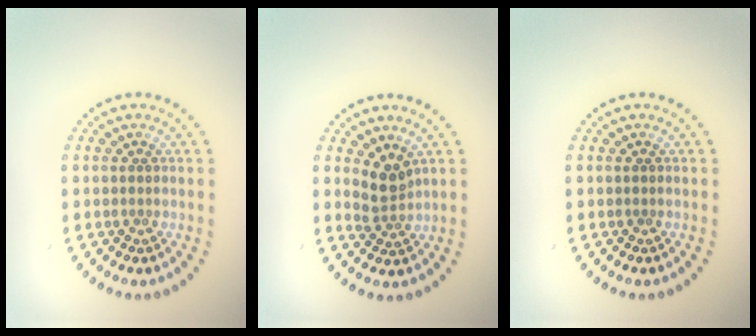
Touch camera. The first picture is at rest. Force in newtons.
{"total": 2.5, "press": 1.9, "slide": 1.6}
{"total": 0.0}